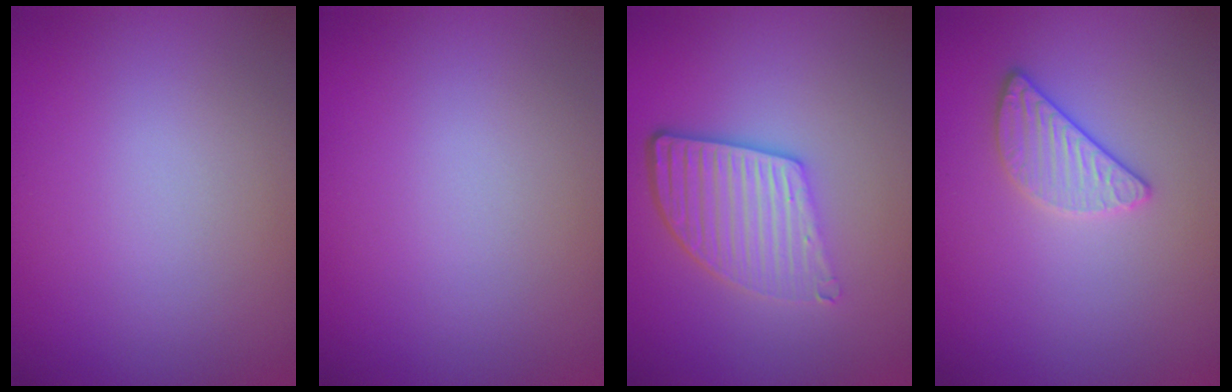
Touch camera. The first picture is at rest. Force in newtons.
{"total": 0.0}
{"total": 5.0, "press": 3.7, "slide": 3.4}
{"total": 2.5, "press": 2.3, "slide": 0.8}